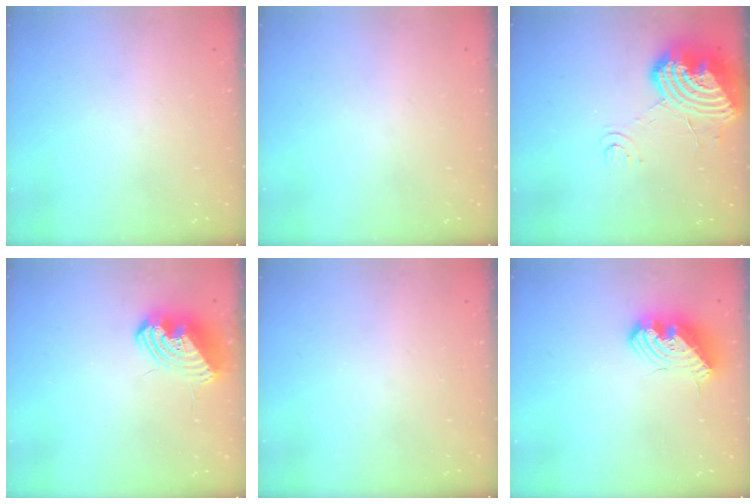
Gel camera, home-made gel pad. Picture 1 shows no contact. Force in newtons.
{"total": 0.0}
{"total": 18.8, "press": 18.6, "slide": 2.6}
{"total": 10.9, "press": 10.7, "slide": 1.9}
{"total": 0.0}
{"total": 14.2, "press": 14.2, "slide": 0.3}